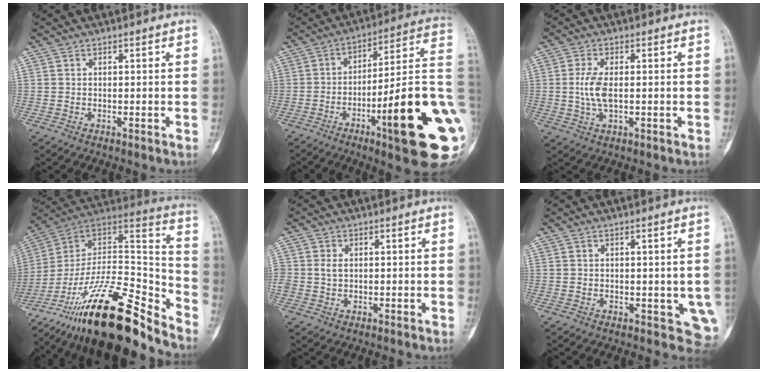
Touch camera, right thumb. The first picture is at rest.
{"total": 23.9, "force": [-6.7, 3.9, 22.6], "torque": [-0.265, 0.015, -0.092]}
{"total": 5.1, "force": [-0.1, 2.2, 4.7], "torque": [-0.109, -0.002, -0.002]}
{"total": 29.5, "force": [-22.0, 8.2, 17.9], "torque": [-0.253, 0.091, -0.364]}
{"total": 1.8, "force": [0.1, 1.3, 1.2], "torque": [-0.021, 0.003, 0.003]}
{"total": 4.8, "force": [-0.4, 2.9, 3.9], "torque": [-0.025, -0.008, 0.002]}